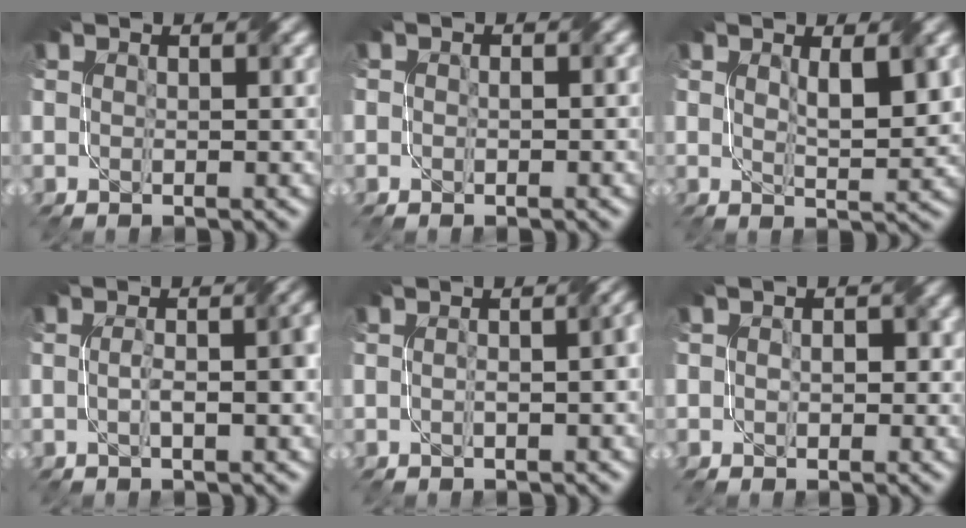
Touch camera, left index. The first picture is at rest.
{"total": 0.8, "force": [-0.1, 0.6, 0.6], "torque": [-0.008, -0.005, -0.004]}
{"total": 3.2, "force": [1.1, 0.9, 2.9], "torque": [-0.051, -0.005, 0.022]}
{"total": 3.6, "force": [-0.4, 1.0, 3.4], "torque": [-0.041, 0.012, -0.009]}
{"total": 3.1, "force": [-0.3, 1.2, 2.9], "torque": [-0.022, 0.012, -0.009]}
{"total": 1.7, "force": [0.1, 1.4, 1.0], "torque": [-0.008, 0.002, -0.002]}